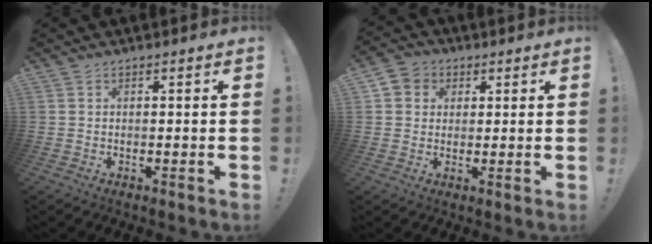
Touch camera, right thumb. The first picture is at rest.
{"total": 5.4, "force": [1.2, 5.1, 1.6], "torque": [-0.016, -0.003, 0.024]}